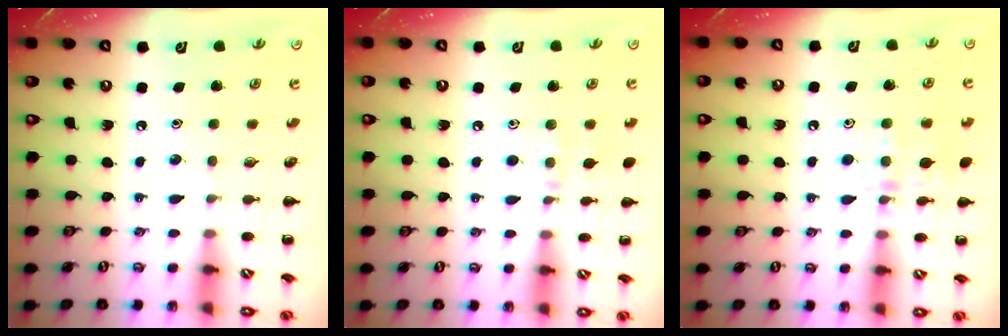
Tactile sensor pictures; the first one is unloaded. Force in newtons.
{"total": 7.4, "press": 7.3, "slide": 1.5}
{"total": 10.2, "press": 10.2, "slide": 0.6}